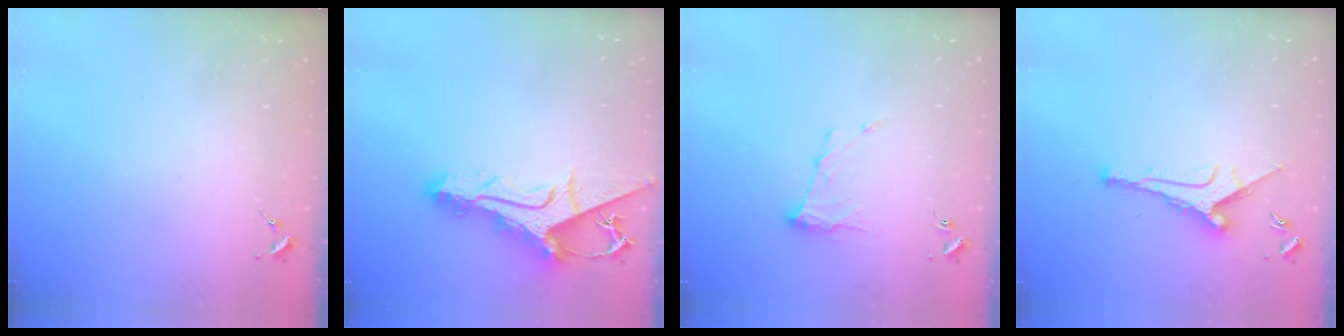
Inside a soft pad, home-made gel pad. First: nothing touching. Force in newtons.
{"total": 14.8, "press": 14.7, "slide": 0.9}
{"total": 9.4, "press": 9.4, "slide": 0.2}
{"total": 10.2, "press": 10.2, "slide": 0.9}